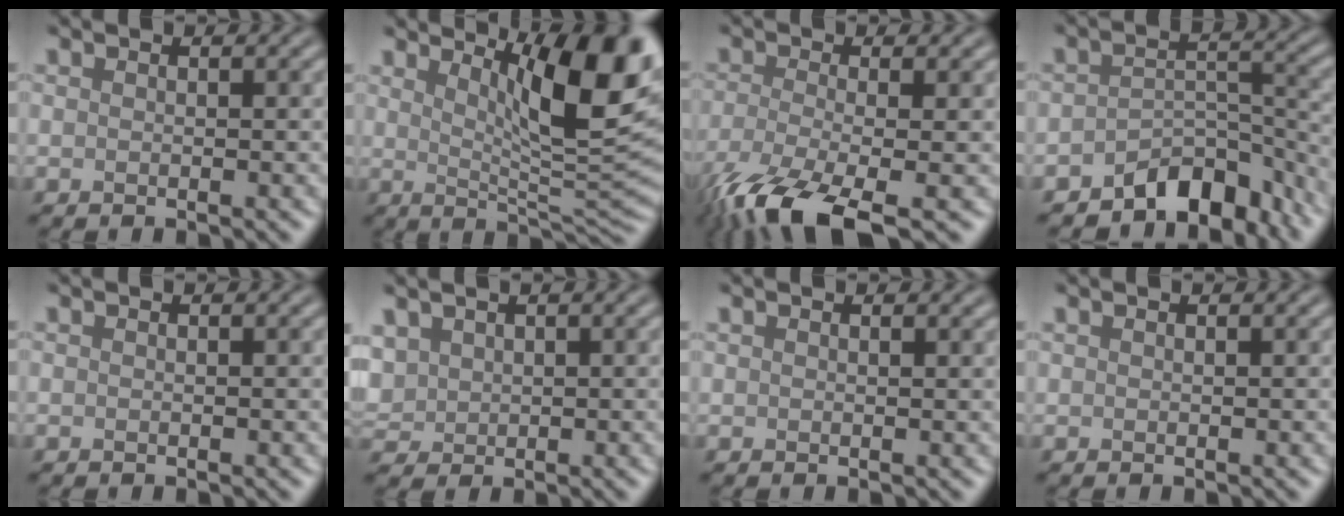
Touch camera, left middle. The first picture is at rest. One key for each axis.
{"total": 10.5, "fx": 4.2, "fy": 2.3, "fz": 9.4, "tx": -0.113, "ty": 0.007, "tz": 0.073}
{"total": 8.7, "fx": -5.9, "fy": 2.1, "fz": 6.1, "tx": -0.121, "ty": -0.022, "tz": -0.110}
{"total": 5.9, "fx": -5.1, "fy": 2.1, "fz": 2.2, "tx": -0.020, "ty": 0.002, "tz": -0.081}
{"total": 0.0}
{"total": 1.7, "fx": 0.8, "fy": 1.4, "fz": 0.5, "tx": -0.028, "ty": 0.007, "tz": 0.030}
{"total": 1.3, "fx": 1.1, "fy": 0.4, "fz": 0.6, "tx": -0.003, "ty": 0.006, "tz": 0.002}
{"total": 0.6, "fx": 0.5, "fy": 0.2, "fz": 0.3, "tx": -0.002, "ty": 0.004, "tz": 0.002}